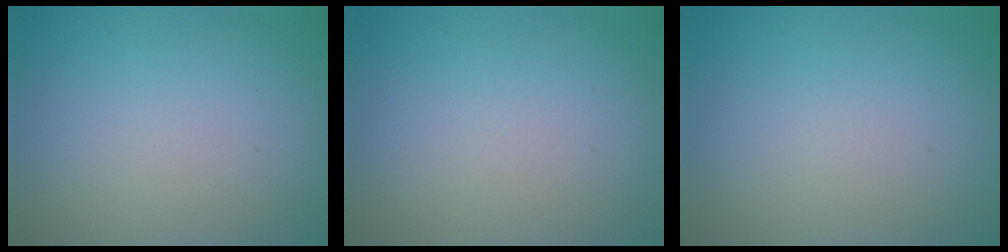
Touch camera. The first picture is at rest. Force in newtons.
{"total": 0.0}
{"total": 0.0}